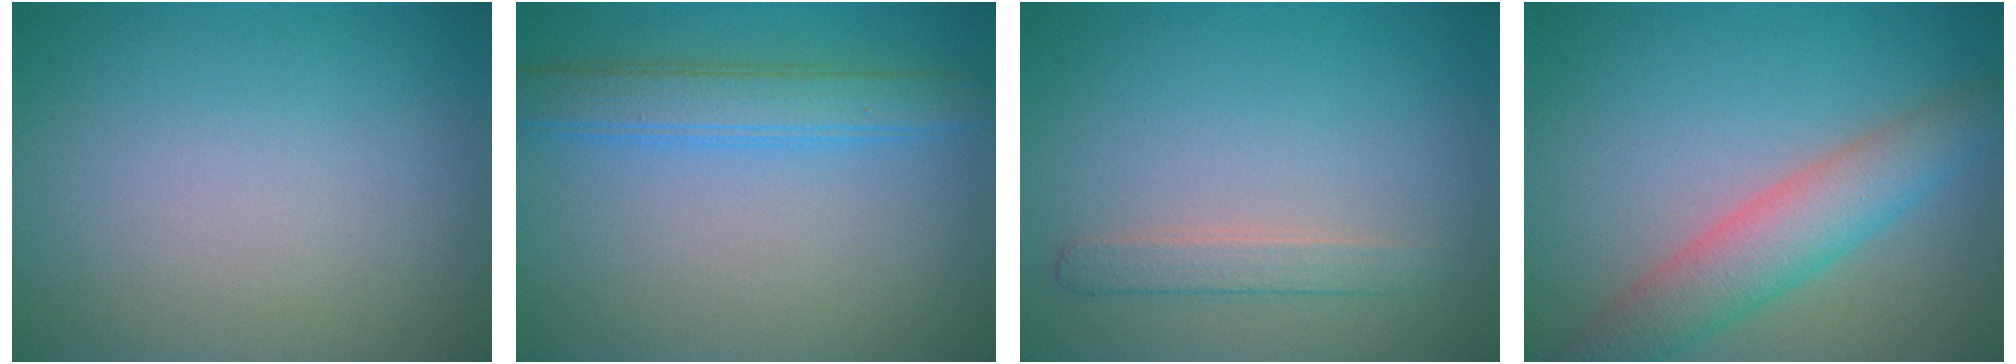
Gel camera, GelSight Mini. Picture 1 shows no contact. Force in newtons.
{"total": 3.8, "press": 3.8, "slide": 0.1}
{"total": 1.8, "press": 1.8, "slide": 0.1}
{"total": 5.2, "press": 5.2, "slide": 0.4}